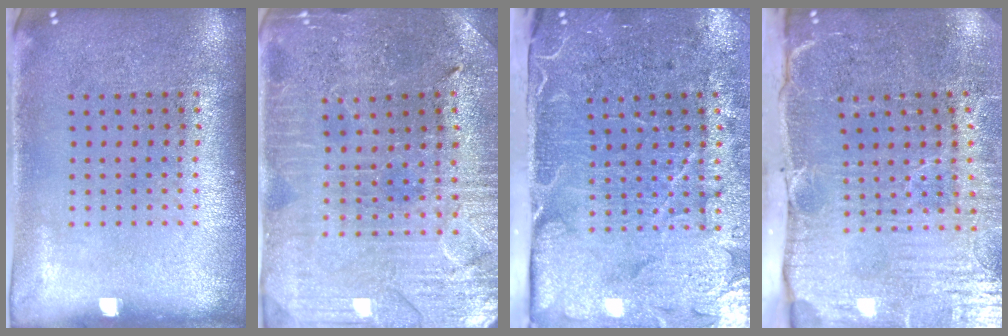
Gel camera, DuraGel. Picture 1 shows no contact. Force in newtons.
{"total": 1.8, "press": 1.8, "slide": 0.4}
{"total": 5.0, "press": 4.0, "slide": 2.9}
{"total": 5.4, "press": 4.6, "slide": 2.9}